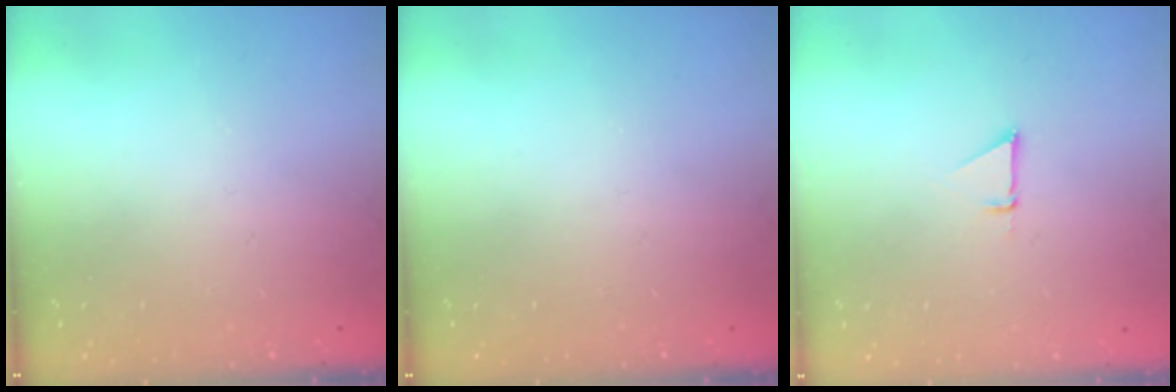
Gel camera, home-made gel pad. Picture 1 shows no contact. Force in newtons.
{"total": 0.0}
{"total": 1.5, "press": 1.5, "slide": 0.0}